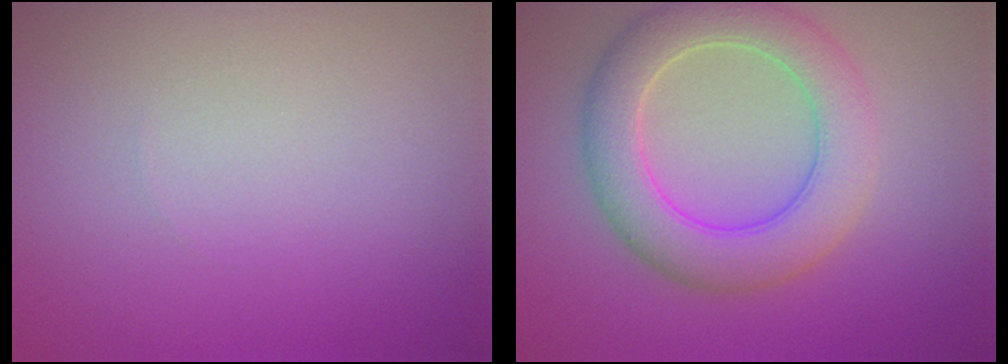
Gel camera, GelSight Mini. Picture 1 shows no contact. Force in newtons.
{"total": 6.1, "press": 6.1, "slide": 0.4}